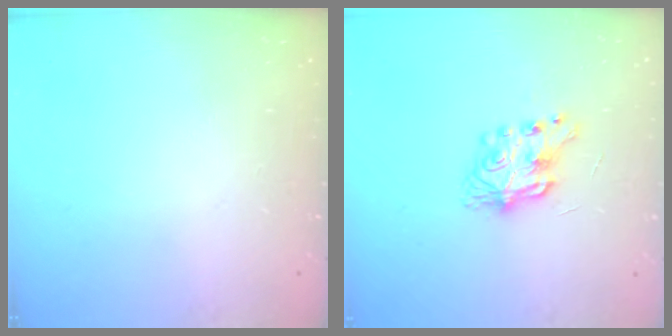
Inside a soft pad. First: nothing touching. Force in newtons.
{"total": 7.8, "press": 7.8, "slide": 0.1}